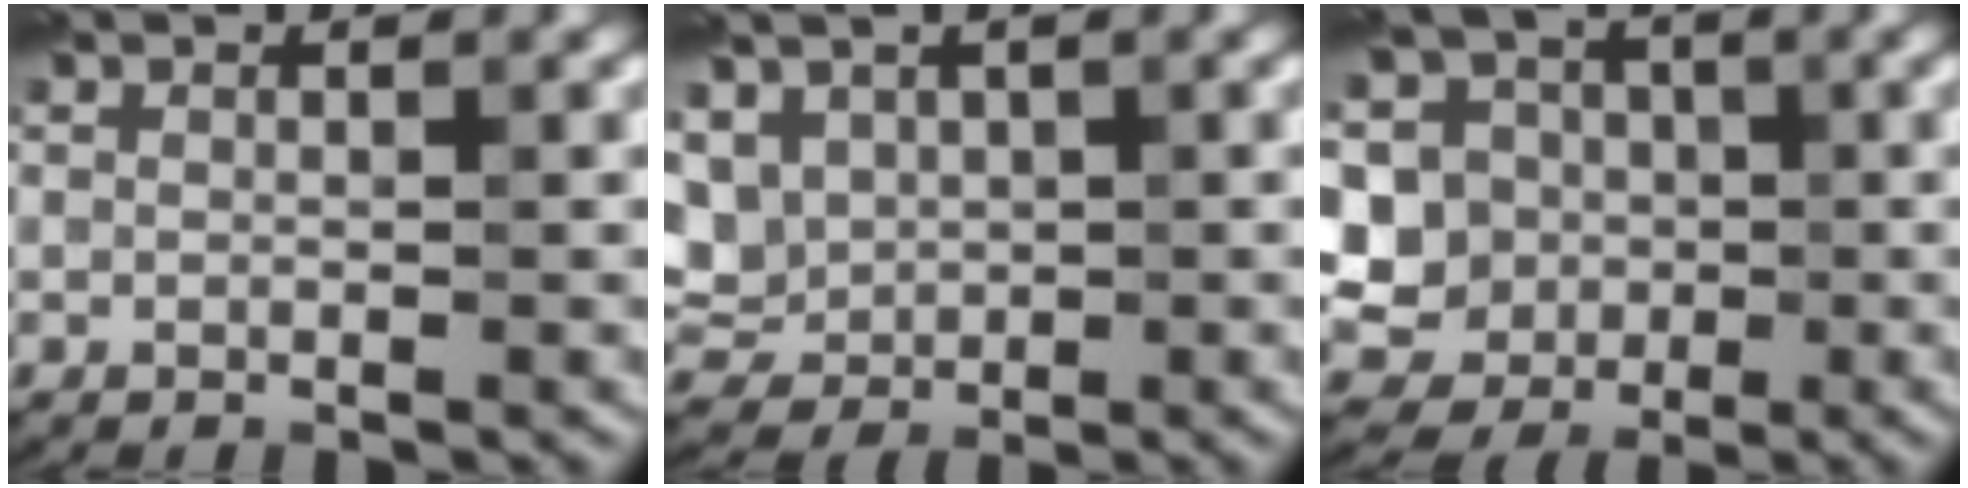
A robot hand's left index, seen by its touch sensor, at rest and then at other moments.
{"total": 5.7, "force": [1.1, 4.5, 3.4], "torque": [-0.089, 0.008, 0.023]}
{"total": 12.7, "force": [1.3, 11.8, 4.5], "torque": [-0.134, 0.036, 0.006]}